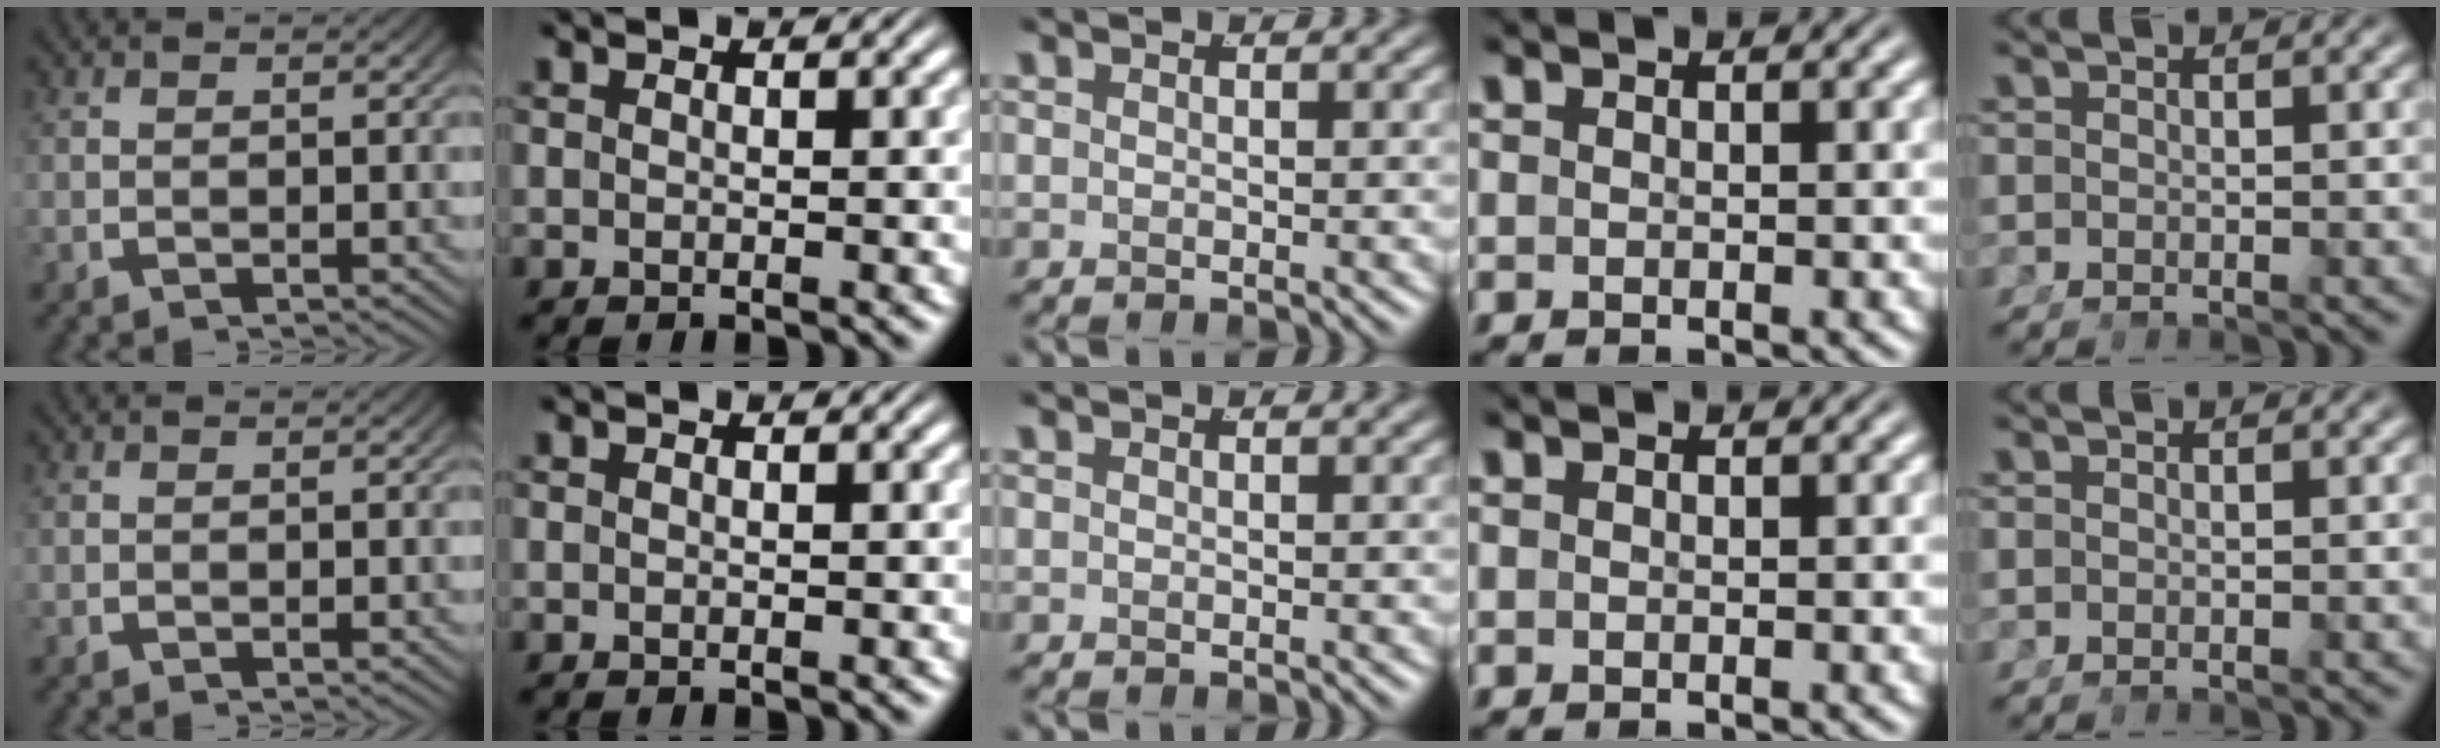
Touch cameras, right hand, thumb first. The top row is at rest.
{}